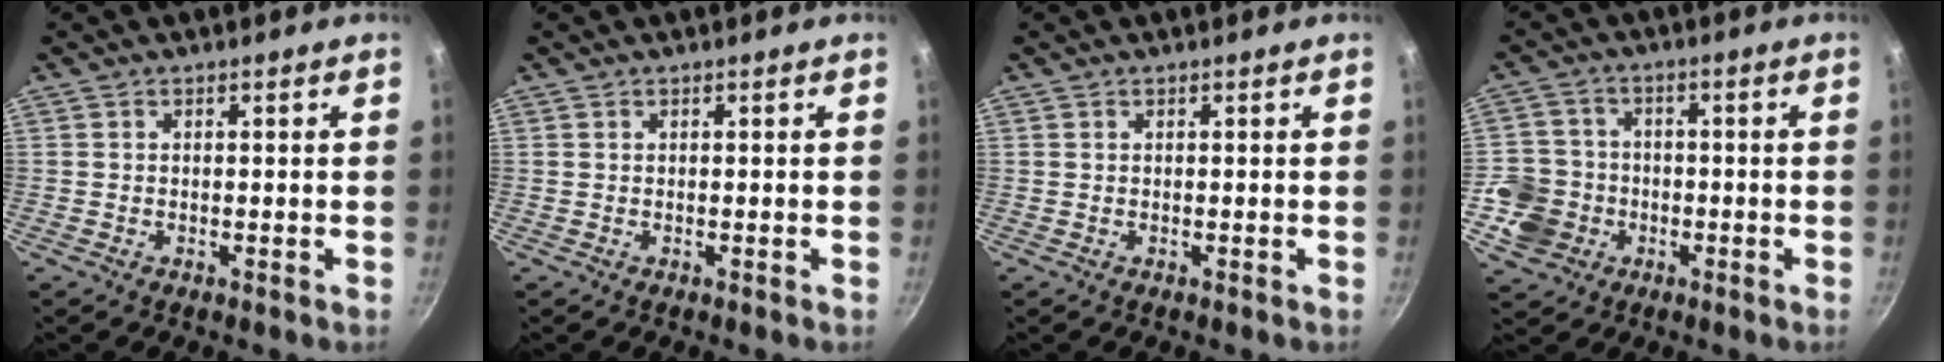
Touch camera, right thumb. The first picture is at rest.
{"total": 0.0}
{"total": 0.0}
{"total": 8.7, "force": [-3.0, 7.9, 2.3], "torque": [-0.016, 0.029, -0.060]}